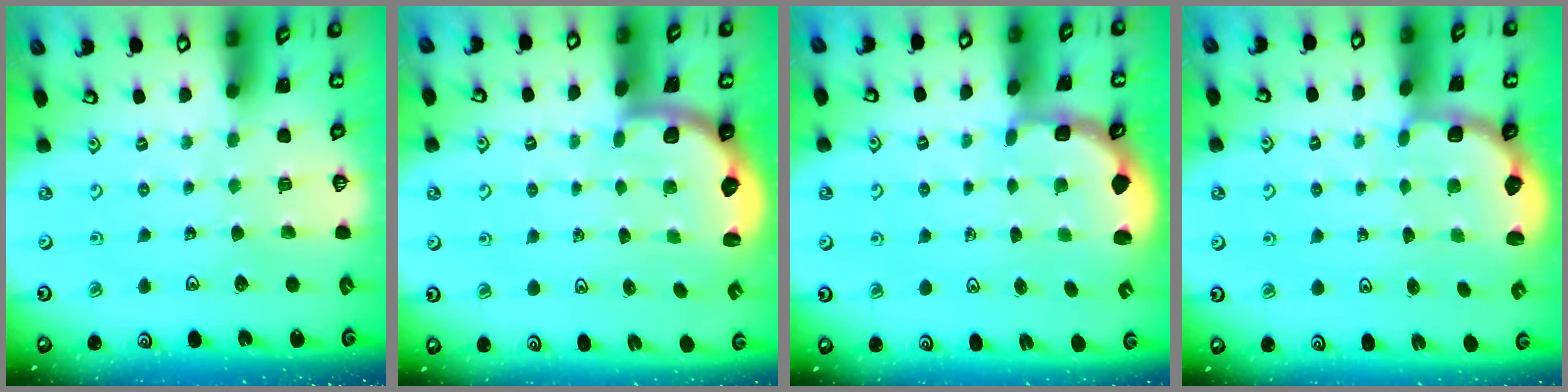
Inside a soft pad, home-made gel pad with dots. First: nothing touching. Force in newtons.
{"total": 2.2, "press": 2.1, "slide": 0.7}
{"total": 2.9, "press": 1.8, "slide": 2.3}
{"total": 2.7, "press": 2.3, "slide": 1.5}